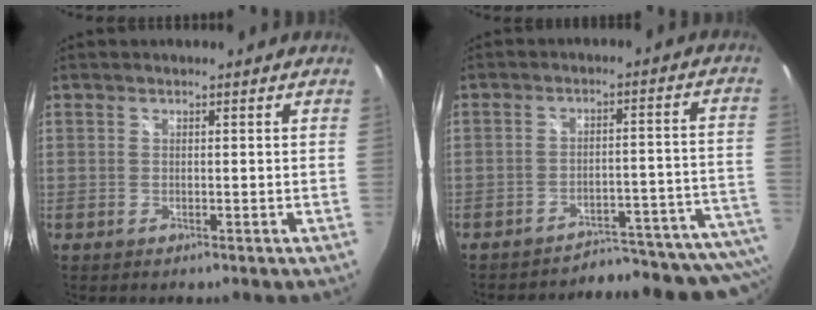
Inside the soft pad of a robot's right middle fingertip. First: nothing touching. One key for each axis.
{"total": 22.1, "fx": -21.4, "fy": 2.6, "fz": 5.0, "tx": -0.028, "ty": 0.009, "tz": -0.275}